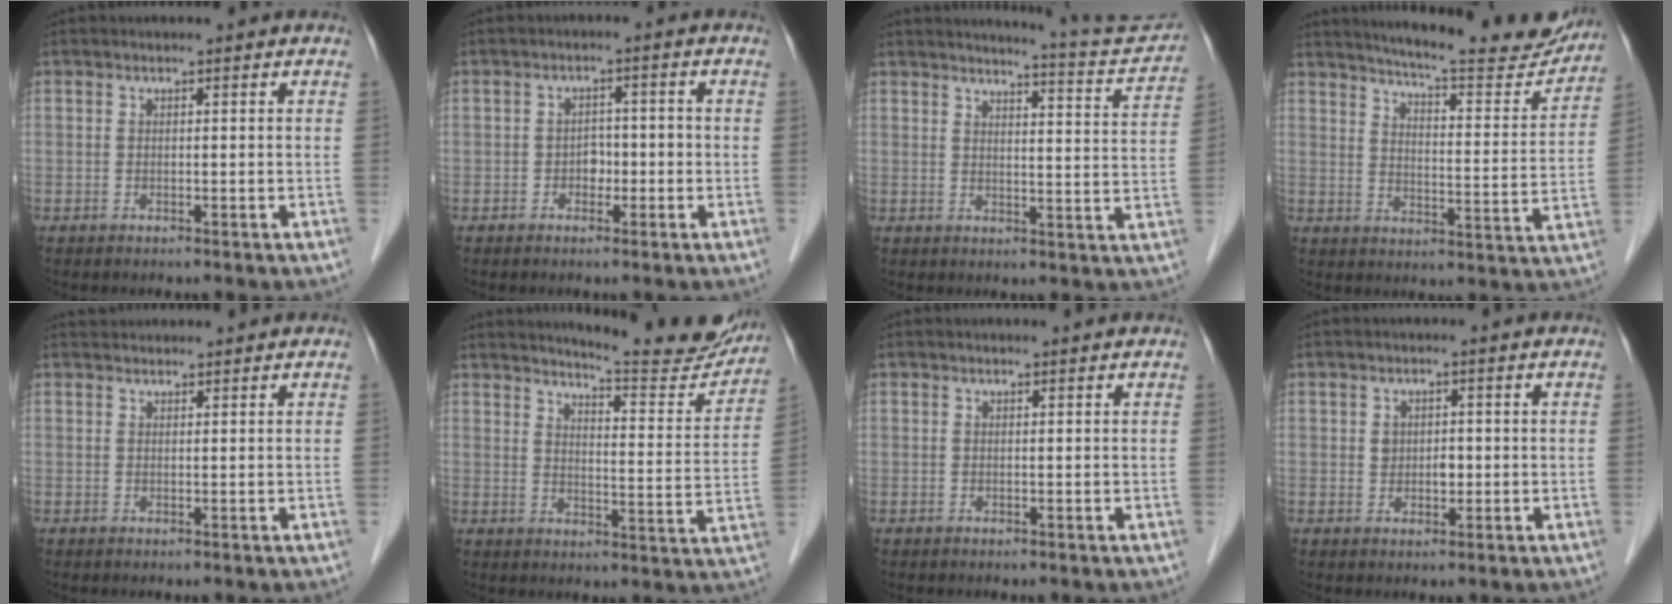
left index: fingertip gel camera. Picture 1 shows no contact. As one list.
[{"total": 2.4, "force": [-1.0, 1.7, 1.4], "torque": [-0.017, 0.007, -0.016]}, {"total": 10.2, "force": [10.0, -0.7, 1.6], "torque": [-0.029, -0.040, 0.116]}, {"total": 18.7, "force": [17.4, 2.0, 6.5], "torque": [-0.092, -0.050, 0.219]}, {"total": 2.2, "force": [2.2, 0.2, 0.1], "torque": [-0.007, 0.027, 0.042]}, {"total": 15.6, "force": [15.0, 1.1, 4.3], "torque": [-0.057, -0.066, 0.179]}, {"total": 1.1, "force": [1.1, -0.1, 0.3], "torque": [-0.010, 0.004, 0.013]}, {"total": 2.2, "force": [0.0, 1.8, 1.3], "torque": [-0.018, 0.001, 0.002]}]